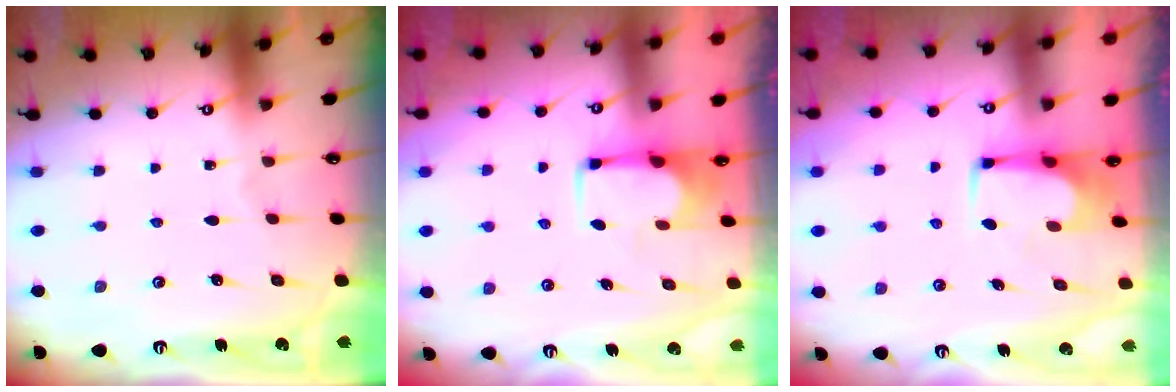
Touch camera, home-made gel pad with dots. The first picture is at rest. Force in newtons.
{"total": 1.8, "press": 1.7, "slide": 0.5}
{"total": 1.6, "press": 1.5, "slide": 0.3}